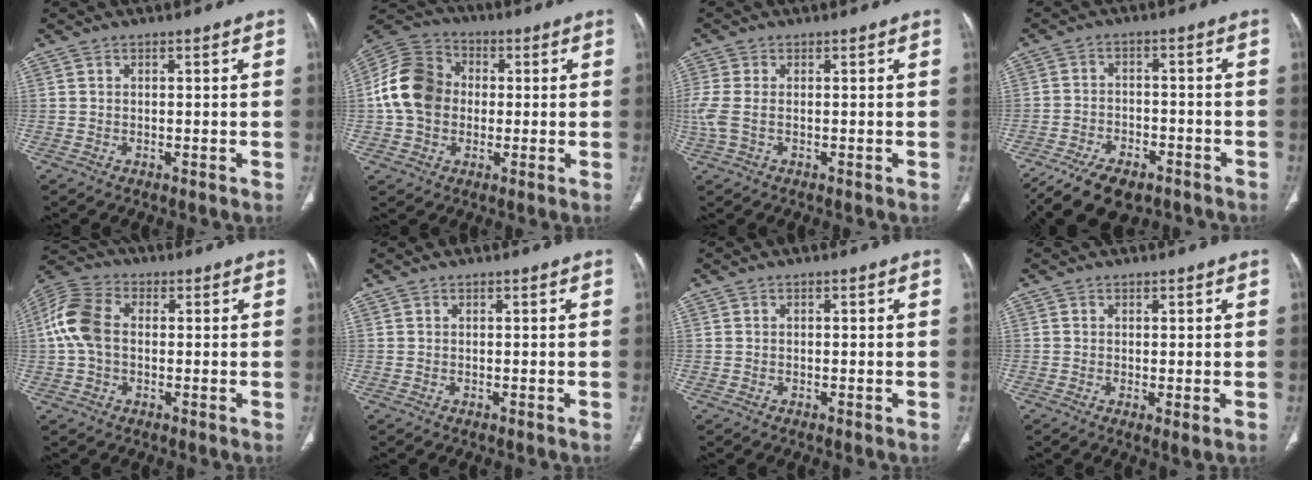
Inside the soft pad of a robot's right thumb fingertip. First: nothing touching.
{"total": 13.9, "force": [0.1, 11.2, 8.3], "torque": [-0.146, 0.030, -0.007]}
{"total": 4.7, "force": [-0.5, 2.7, 3.8], "torque": [-0.123, 0.002, -0.006]}
{"total": 14.0, "force": [-10.1, 6.8, 7.0], "torque": [-0.117, 0.040, -0.159]}
{"total": 10.0, "force": [0.4, 6.8, 7.4], "torque": [-0.165, 0.027, 0.000]}
{"total": 0.0}
{"total": 0.0}
{"total": 1.8, "force": [-0.2, 0.4, 1.7], "torque": [-0.035, -0.010, -0.003]}